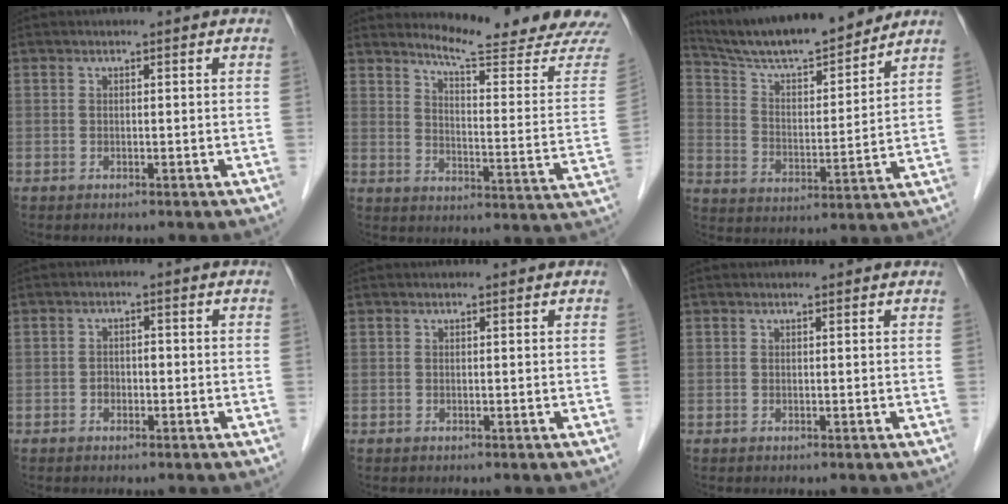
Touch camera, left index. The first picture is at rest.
{"total": 17.1, "force": [16.4, -1.1, 4.9], "torque": [-0.070, -0.116, 0.200]}
{"total": 16.4, "force": [14.9, 1.8, 6.6], "torque": [-0.112, 0.000, 0.249]}
{"total": 1.6, "force": [-0.7, 1.2, 0.8], "torque": [-0.007, 0.006, -0.010]}
{"total": 0.9, "force": [0.9, 0.2, 0.1], "torque": [-0.001, 0.003, 0.014]}
{"total": 1.8, "force": [1.7, 0.4, 0.3], "torque": [-0.004, 0.009, 0.020]}